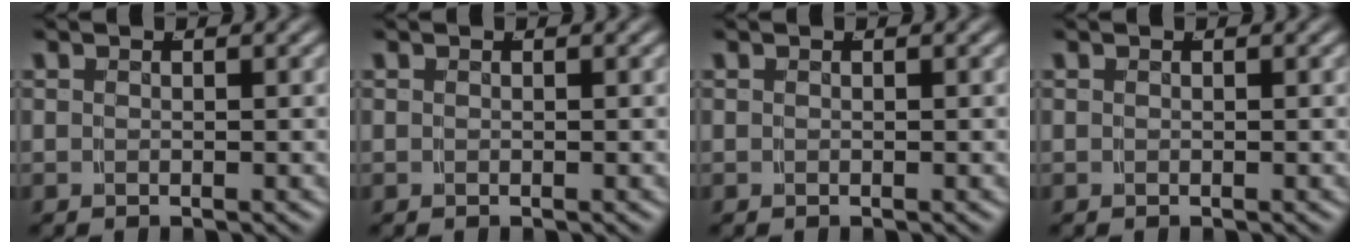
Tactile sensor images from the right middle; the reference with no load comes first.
{"total": 0.0}
{"total": 0.0}
{"total": 0.0}